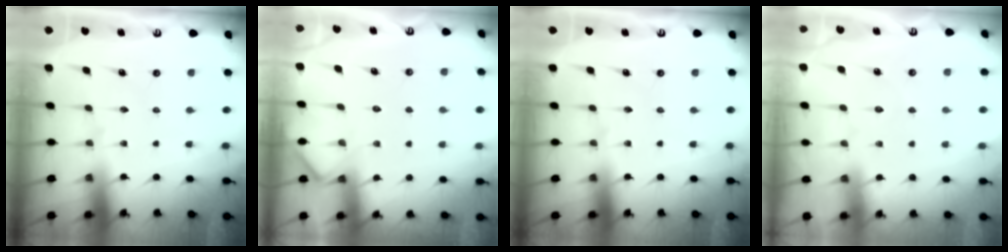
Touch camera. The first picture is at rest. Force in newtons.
{"total": 7.7, "press": 7.6, "slide": 0.7}
{"total": 0.0}
{"total": 4.0, "press": 3.9, "slide": 0.6}